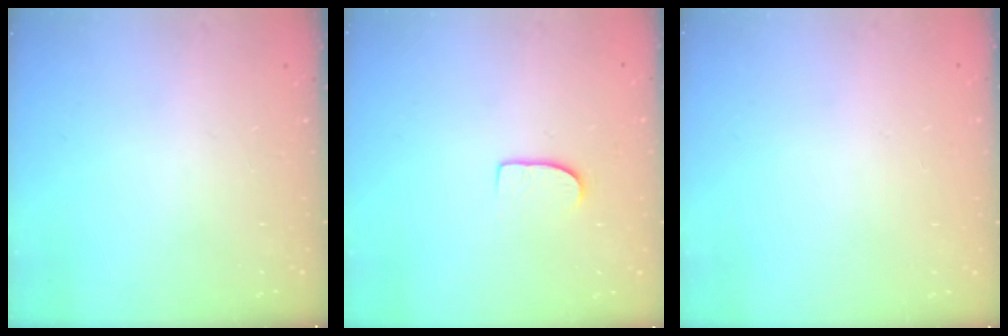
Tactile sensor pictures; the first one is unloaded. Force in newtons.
{"total": 5.8, "press": 5.8, "slide": 0.5}
{"total": 0.0}